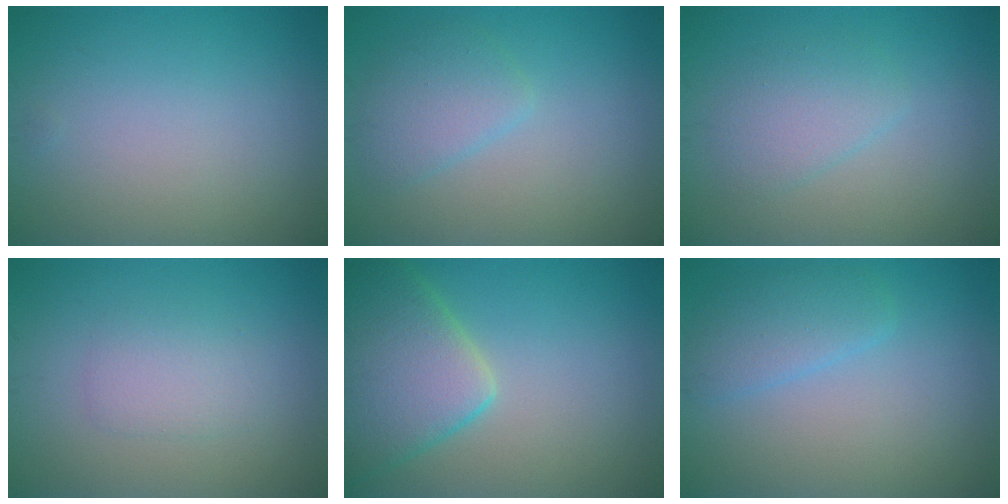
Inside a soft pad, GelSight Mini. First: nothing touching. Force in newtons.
{"total": 2.7, "press": 2.7, "slide": 0.2}
{"total": 2.4, "press": 2.4, "slide": 0.2}
{"total": 1.9, "press": 1.9, "slide": 0.0}
{"total": 7.4, "press": 7.3, "slide": 0.6}
{"total": 2.7, "press": 2.7, "slide": 0.1}